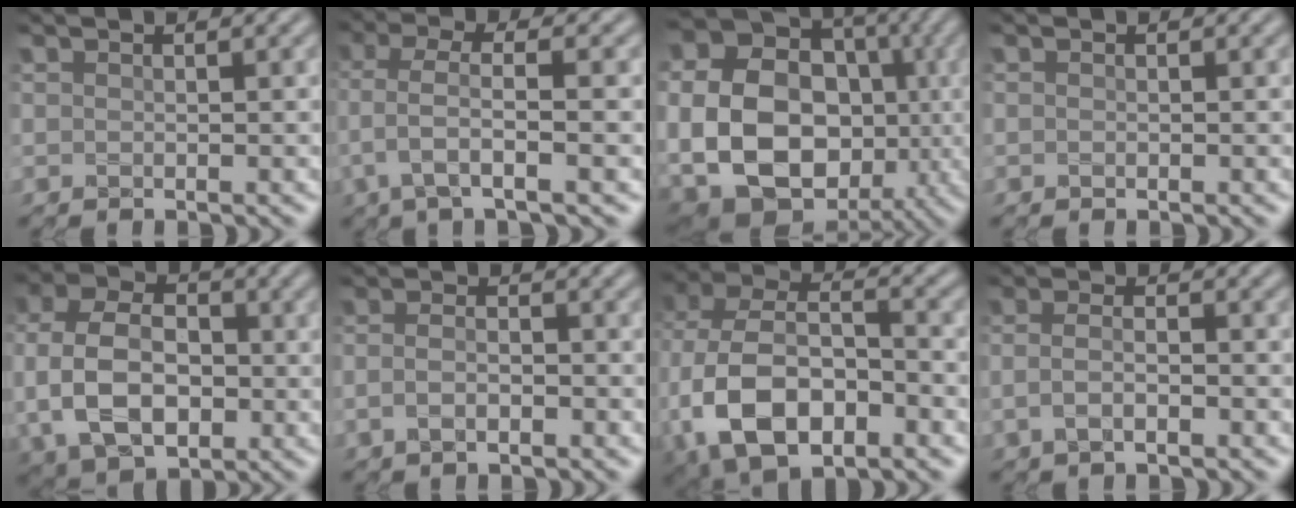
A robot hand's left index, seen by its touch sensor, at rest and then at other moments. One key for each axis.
{"total": 4.3, "fx": -1.0, "fy": 1.1, "fz": 4.1, "tx": -0.089, "ty": 0.009, "tz": -0.021}
{"total": 18.3, "fx": -2.0, "fy": 14.9, "fz": 10.5, "tx": -0.202, "ty": -0.012, "tz": -0.051}
{"total": 0.0}
{"total": 9.6, "fx": -1.0, "fy": 6.8, "fz": 6.8, "tx": -0.145, "ty": 0.003, "tz": -0.029}
{"total": 2.4, "fx": -0.8, "fy": 1.1, "fz": 2.0, "tx": -0.041, "ty": -0.002, "tz": -0.018}
{"total": 13.5, "fx": -3.8, "fy": 8.5, "fz": 9.8, "tx": -0.225, "ty": -0.018, "tz": -0.067}
{"total": 2.8, "fx": -0.8, "fy": 1.2, "fz": 2.4, "tx": -0.050, "ty": -0.003, "tz": -0.020}